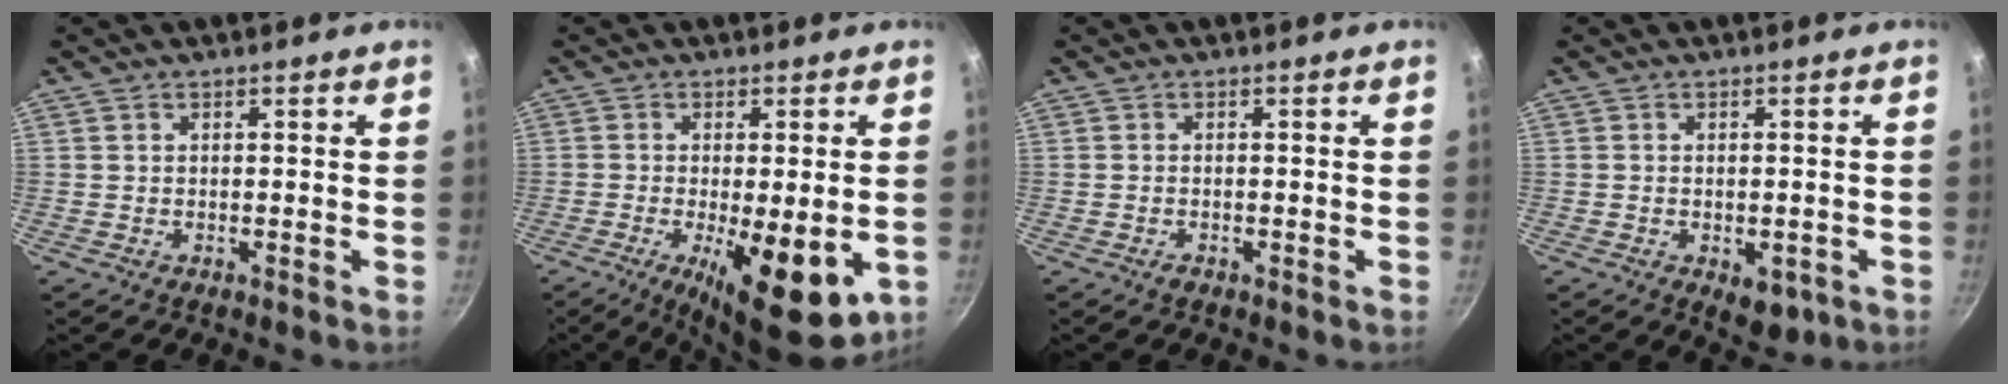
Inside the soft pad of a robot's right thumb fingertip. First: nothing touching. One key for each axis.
{"total": 13.8, "fx": -4.0, "fy": 4.7, "fz": 12.3, "tx": -0.178, "ty": -0.009, "tz": -0.050}
{"total": 0.9, "fx": -0.6, "fy": 0.5, "fz": 0.5, "tx": -0.014, "ty": 0.003, "tz": -0.011}
{"total": 5.2, "fx": -1.9, "fy": 3.1, "fz": 3.8, "tx": -0.027, "ty": 0.008, "tz": -0.017}